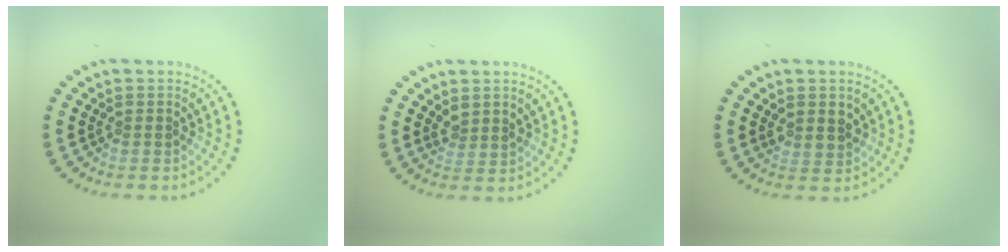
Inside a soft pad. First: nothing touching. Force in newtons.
{"total": 1.4, "press": 1.1, "slide": 0.8}
{"total": 1.9, "press": 1.7, "slide": 0.8}